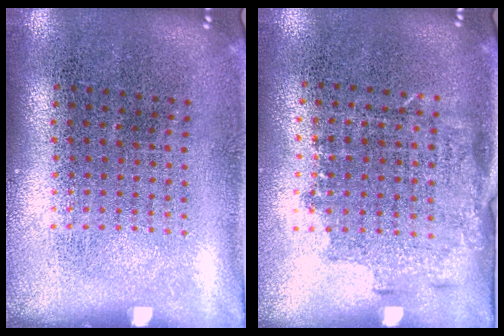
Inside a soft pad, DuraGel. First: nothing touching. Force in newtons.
{"total": 1.5, "press": 1.2, "slide": 1.0}